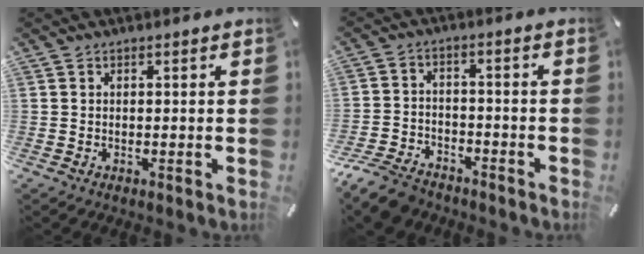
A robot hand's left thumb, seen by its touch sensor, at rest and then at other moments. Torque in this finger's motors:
{"motor_torque": [-0.43, 1.36, 0.70, 0.72, 0.00]}